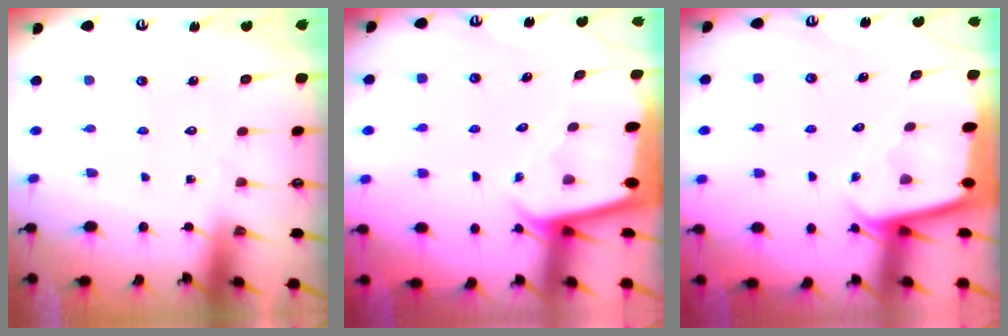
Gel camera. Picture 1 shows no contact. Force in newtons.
{"total": 2.1, "press": 2.1, "slide": 0.1}
{"total": 2.5, "press": 2.5, "slide": 0.1}